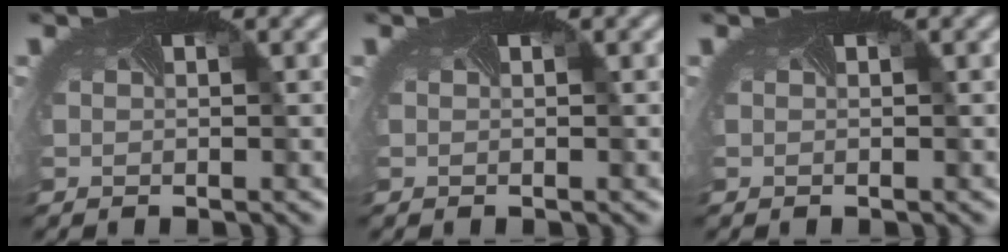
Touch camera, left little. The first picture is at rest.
{"total": 0.0}
{"total": 0.0}